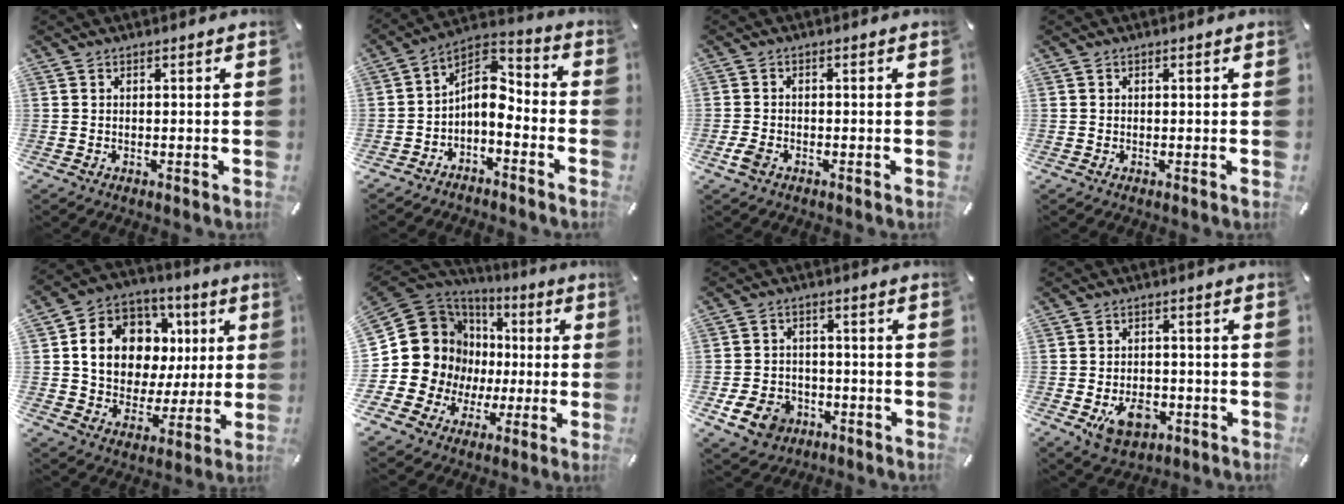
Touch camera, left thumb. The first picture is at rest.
{"total": 8.2, "force": [-2.2, 5.5, 5.6], "torque": [-0.107, 0.000, -0.046]}
{"total": 3.0, "force": [-1.5, 1.7, 1.9], "torque": [-0.052, -0.003, -0.032]}
{"total": 0.6, "force": [0.0, 0.6, 0.0], "torque": [0.002, 0.007, -0.002]}
{"total": 15.4, "force": [3.7, 12.4, 8.2], "torque": [-0.140, -0.014, 0.078]}
{"total": 17.6, "force": [1.1, 16.2, 6.6], "torque": [-0.142, -0.029, 0.047]}
{"total": 8.5, "force": [-3.7, 6.7, 3.7], "torque": [-0.082, 0.022, -0.069]}
{"total": 8.0, "force": [-2.7, 5.6, 5.1], "torque": [-0.085, 0.007, -0.047]}